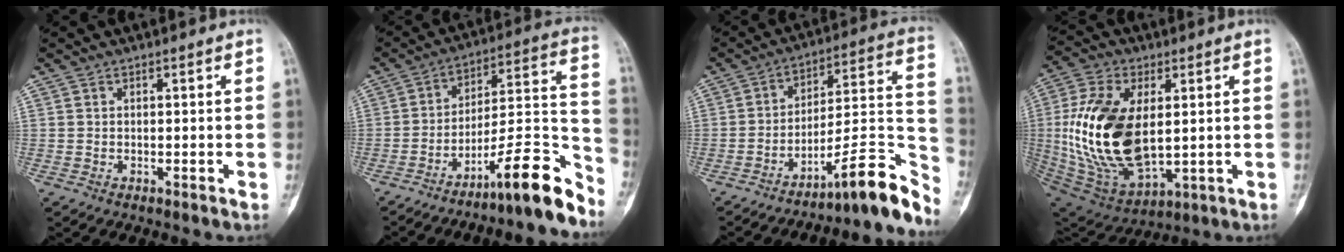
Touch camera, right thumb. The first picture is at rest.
{"total": 15.5, "force": [-11.6, 2.0, 10.1], "torque": [-0.129, 0.122, -0.181]}
{"total": 17.7, "force": [-12.0, 3.8, 12.5], "torque": [-0.130, 0.126, -0.172]}
{"total": 22.9, "force": [1.7, 12.6, 19.0], "torque": [-0.378, -0.016, 0.045]}